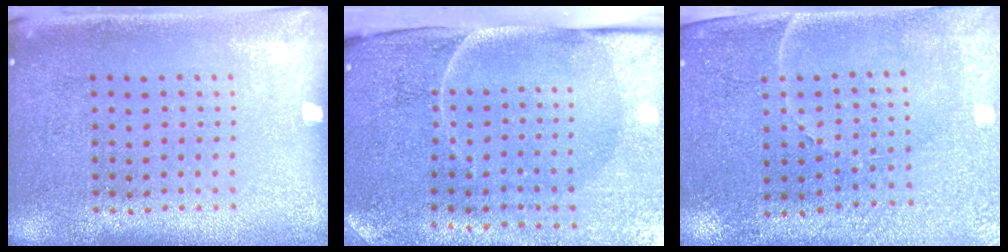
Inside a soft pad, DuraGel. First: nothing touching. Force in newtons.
{"total": 5.0, "press": 3.9, "slide": 3.0}
{"total": 3.4, "press": 3.1, "slide": 1.3}